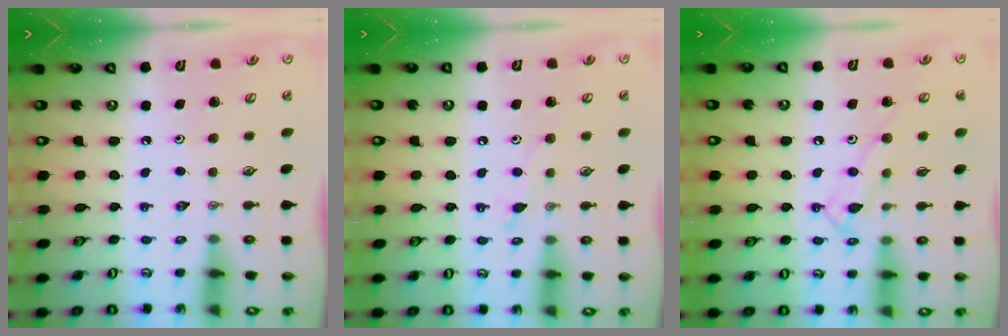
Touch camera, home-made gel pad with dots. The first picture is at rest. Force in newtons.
{"total": 5.7, "press": 5.7, "slide": 0.3}
{"total": 11.0, "press": 11.0, "slide": 0.5}